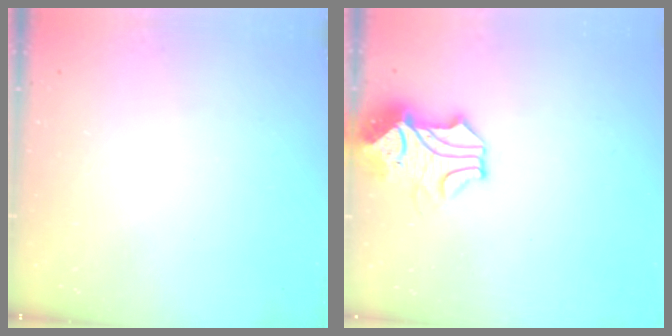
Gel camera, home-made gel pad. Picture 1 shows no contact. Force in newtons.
{"total": 3.8, "press": 3.6, "slide": 1.3}